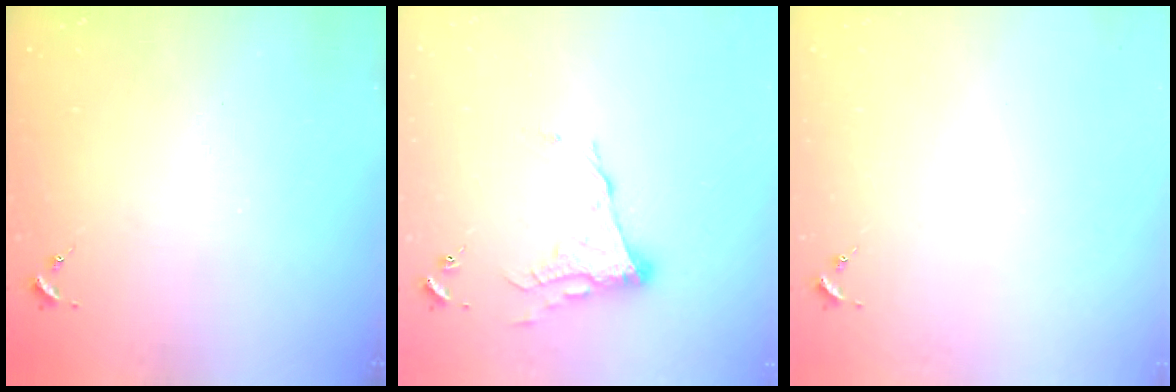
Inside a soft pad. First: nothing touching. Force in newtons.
{"total": 11.5, "press": 11.5, "slide": 0.7}
{"total": 0.0}